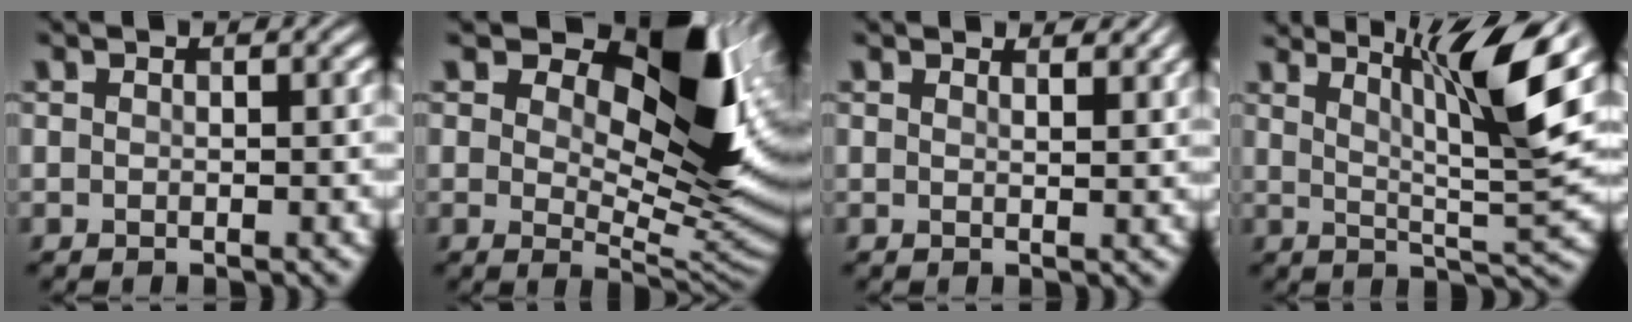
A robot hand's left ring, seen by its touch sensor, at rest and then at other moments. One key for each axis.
{"total": 10.7, "fx": 4.6, "fy": 5.0, "fz": 8.3, "tx": -0.119, "ty": -0.009, "tz": 0.073}
{"total": 1.8, "fx": 1.8, "fy": 0.1, "fz": 0.1, "tx": 0.008, "ty": 0.006, "tz": 0.009}
{"total": 7.3, "fx": 4.0, "fy": 0.5, "fz": 6.1, "tx": -0.084, "ty": 0.002, "tz": 0.068}